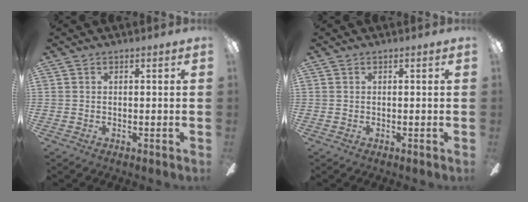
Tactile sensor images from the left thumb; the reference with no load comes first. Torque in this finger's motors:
{"motor_torque": [0.00, 0.00, -0.04, 0.04, 0.00]}